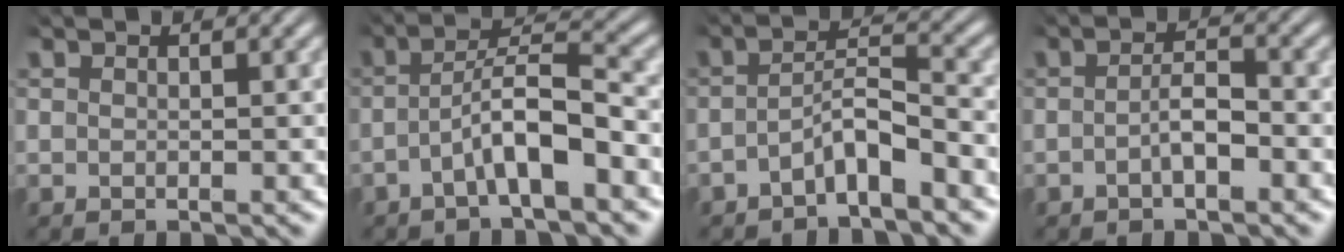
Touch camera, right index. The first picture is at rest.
{"total": 4.2, "force": [-1.9, 0.8, 3.6], "torque": [-0.063, 0.005, -0.035]}
{"total": 3.9, "force": [-3.0, 1.0, 2.3], "torque": [-0.043, -0.009, -0.048]}
{"total": 2.2, "force": [-1.3, 0.4, 1.8], "torque": [-0.028, -0.004, -0.022]}